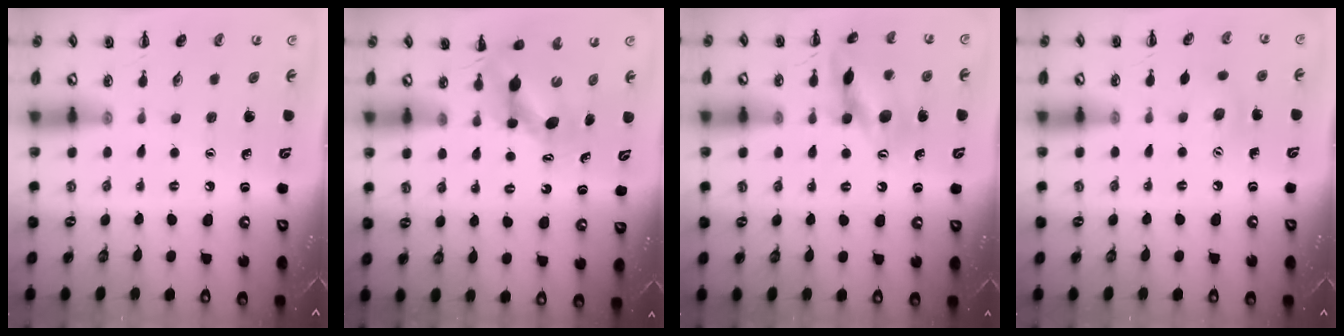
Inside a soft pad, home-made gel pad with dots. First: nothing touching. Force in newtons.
{"total": 6.2, "press": 6.2, "slide": 0.5}
{"total": 14.1, "press": 14.0, "slide": 1.2}
{"total": 6.5, "press": 6.4, "slide": 1.1}